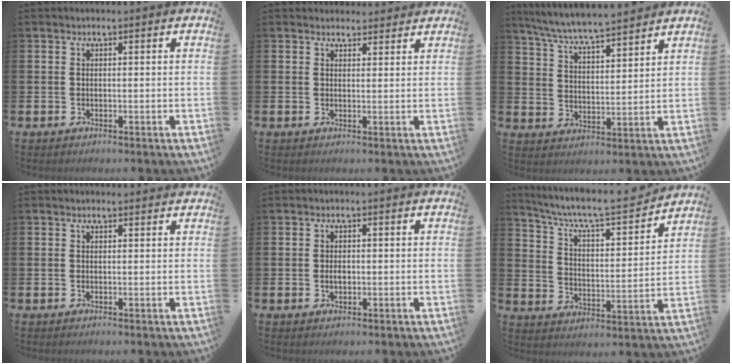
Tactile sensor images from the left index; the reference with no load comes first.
{"total": 2.3, "force": [2.1, 0.8, -0.2], "torque": [0.007, -0.009, 0.038]}
{"total": 6.5, "force": [6.3, 0.1, 1.7], "torque": [-0.065, -0.041, 0.111]}
{"total": 0.5, "force": [0.5, 0.1, 0.1], "torque": [0.005, -0.002, 0.008]}
{"total": 1.4, "force": [-0.1, 0.9, 1.1], "torque": [-0.010, 0.000, -0.006]}
{"total": 8.0, "force": [7.1, 1.3, 3.3], "torque": [-0.095, -0.055, 0.117]}